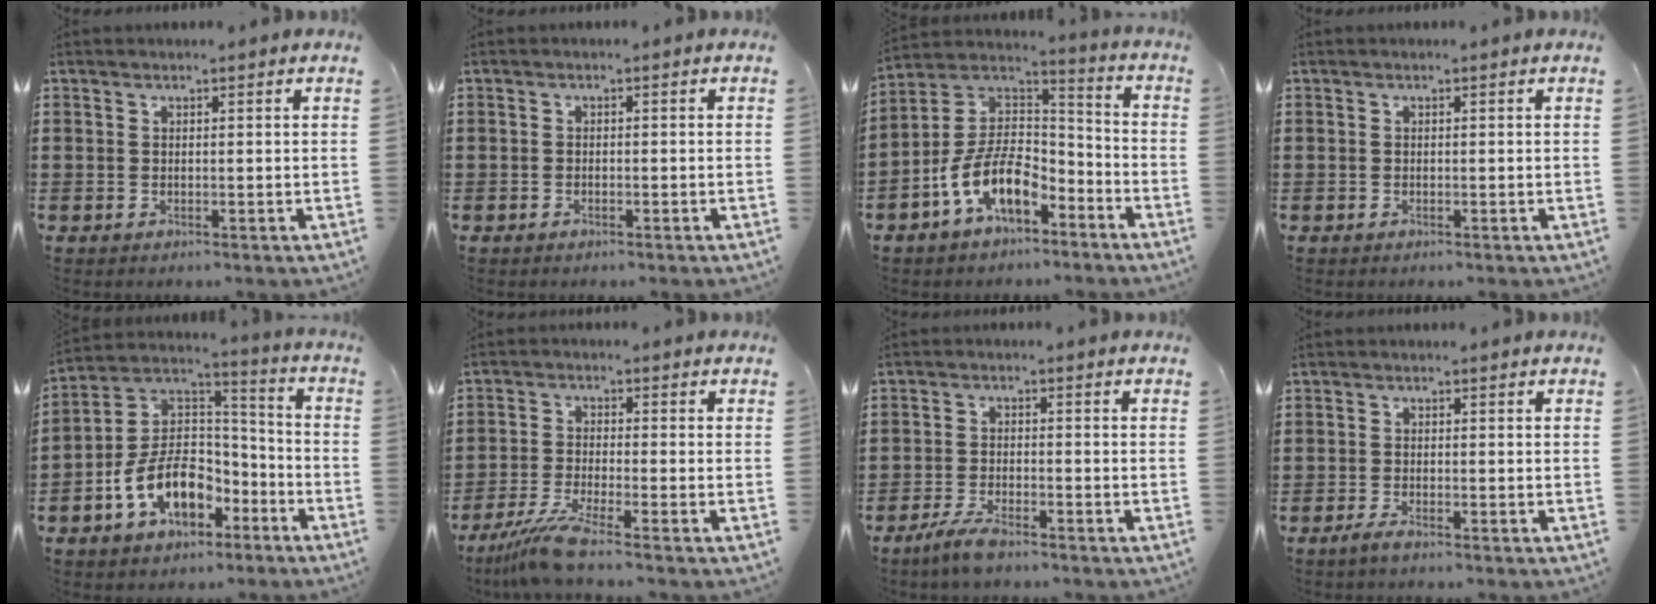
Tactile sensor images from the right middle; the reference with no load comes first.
{"total": 0.9, "force": [-0.7, 0.3, 0.3], "torque": [-0.008, -0.002, -0.015]}
{"total": 10.7, "force": [-6.4, 5.0, 6.9], "torque": [-0.167, 0.001, -0.132]}
{"total": 0.0}
{"total": 11.0, "force": [-5.6, 6.7, 6.6], "torque": [-0.159, 0.012, -0.110]}
{"total": 6.5, "force": [-5.0, 0.3, 4.2], "torque": [-0.101, -0.019, -0.099]}
{"total": 3.9, "force": [-3.2, 0.8, 2.1], "torque": [-0.056, -0.003, -0.067]}
{"total": 1.6, "force": [-1.2, 0.3, 1.0], "torque": [-0.026, -0.003, -0.027]}